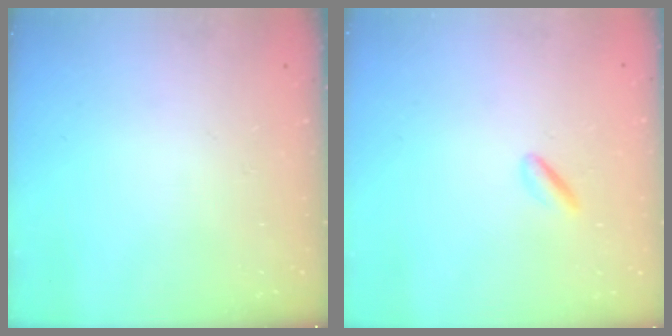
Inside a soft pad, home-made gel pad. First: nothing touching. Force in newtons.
{"total": 1.4, "press": 1.2, "slide": 0.8}